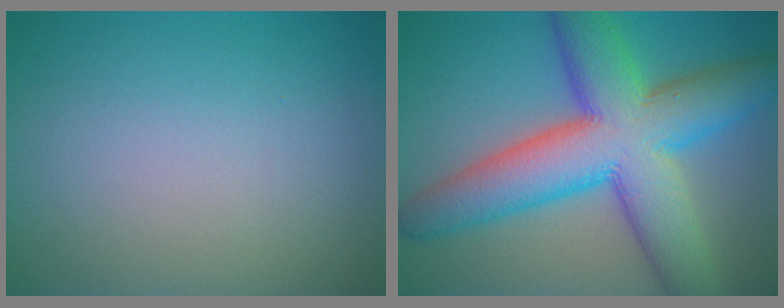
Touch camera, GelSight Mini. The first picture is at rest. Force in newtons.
{"total": 12.6, "press": 12.6, "slide": 0.3}